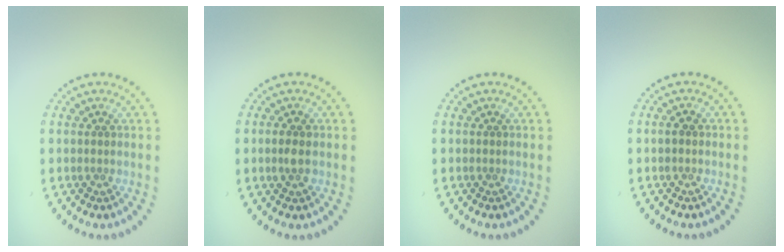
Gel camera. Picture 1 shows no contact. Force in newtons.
{"total": 1.6, "press": 1.6, "slide": 0.1}
{"total": 0.0}
{"total": 0.8, "press": 0.8, "slide": 0.1}